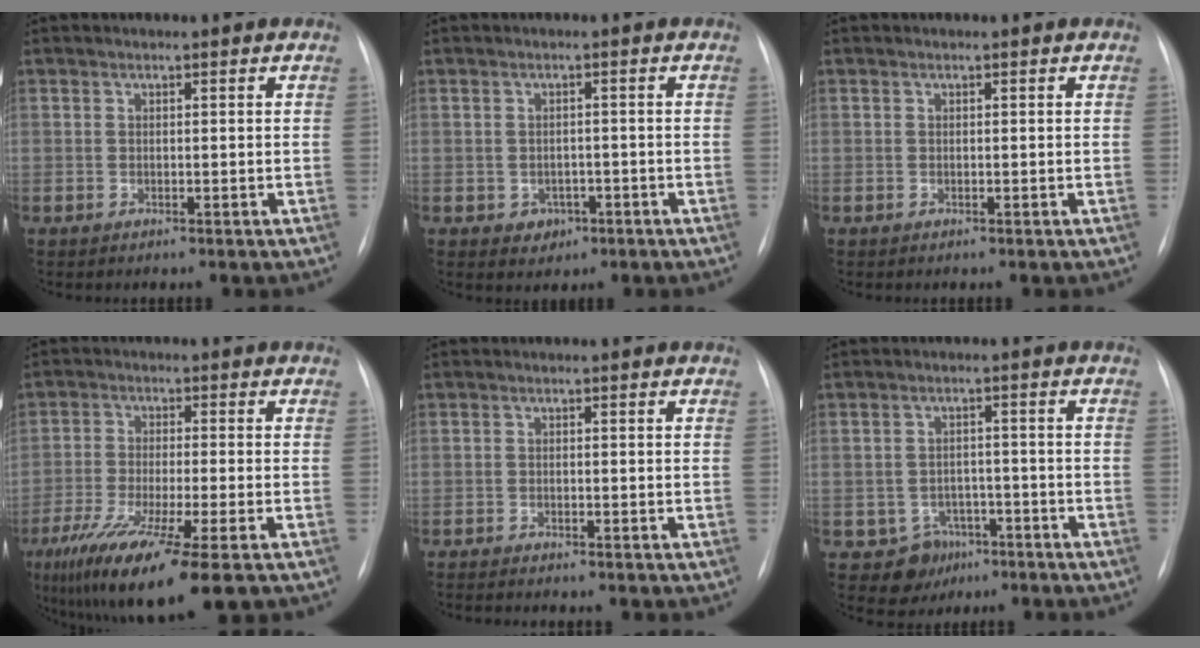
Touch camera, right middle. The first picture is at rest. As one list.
[{"total": 2.8, "force": [-1.2, 2.3, 0.9], "torque": [-0.007, 0.009, -0.009]}, {"total": 0.0}, {"total": 14.5, "force": [-9.0, 0.7, 11.4], "torque": [-0.198, -0.046, -0.151]}, {"total": 3.6, "force": [-3.2, 0.1, 1.5], "torque": [-0.020, -0.007, -0.046]}, {"total": 4.9, "force": [-2.8, 4.0, 0.2], "torque": [0.006, 0.012, -0.035]}]